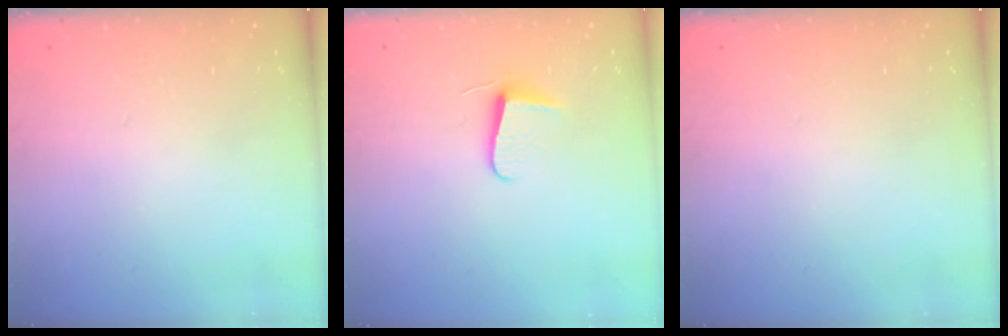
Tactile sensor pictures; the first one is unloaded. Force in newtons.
{"total": 6.2, "press": 6.1, "slide": 0.7}
{"total": 0.0}